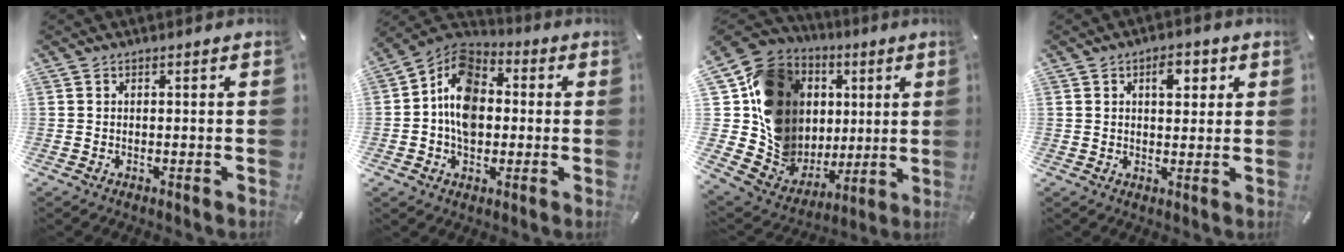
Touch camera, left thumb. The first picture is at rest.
{"total": 11.4, "force": [-1.1, 8.8, 7.2], "torque": [-0.138, 0.017, -0.022]}
{"total": 17.3, "force": [4.2, 15.3, 6.8], "torque": [-0.115, -0.043, 0.104]}
{"total": 5.4, "force": [1.9, 3.5, 3.7], "torque": [-0.032, -0.009, 0.022]}